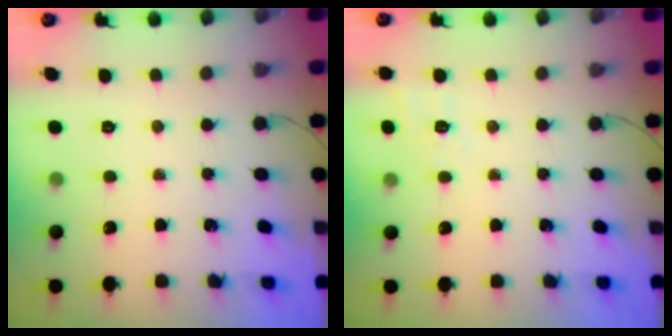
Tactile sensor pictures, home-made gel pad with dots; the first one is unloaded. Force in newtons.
{"total": 8.3, "press": 8.1, "slide": 2.1}